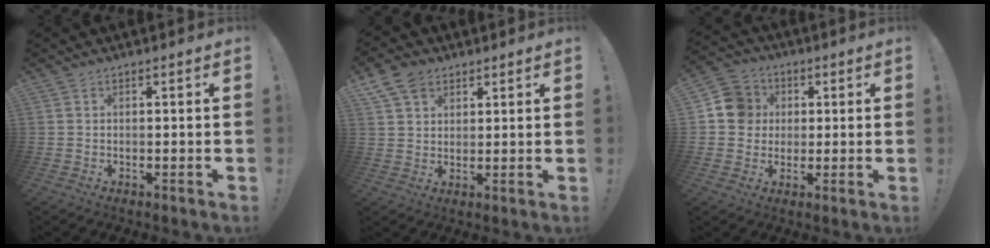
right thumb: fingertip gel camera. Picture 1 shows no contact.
{"total": 7.9, "force": [4.5, 5.5, 3.3], "torque": [-0.060, -0.015, 0.091]}
{"total": 10.3, "force": [1.3, 9.7, 3.1], "torque": [-0.035, 0.007, 0.027]}